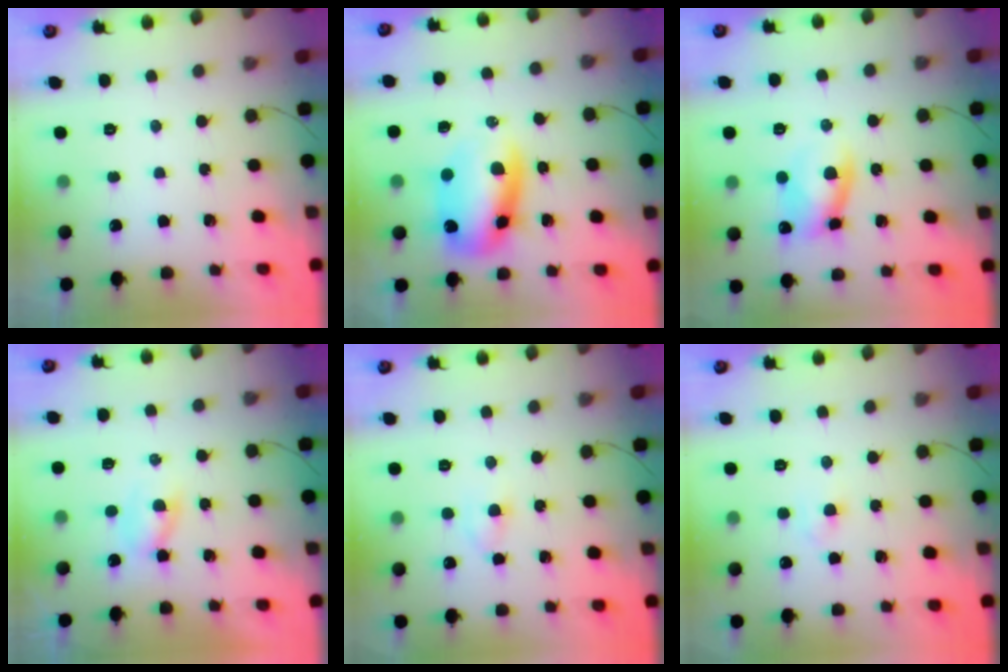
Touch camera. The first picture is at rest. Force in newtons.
{"total": 11.8, "press": 11.3, "slide": 3.2}
{"total": 9.4, "press": 9.4, "slide": 0.7}
{"total": 2.0, "press": 1.8, "slide": 0.9}
{"total": 2.7, "press": 2.4, "slide": 1.2}
{"total": 2.8, "press": 2.6, "slide": 0.9}